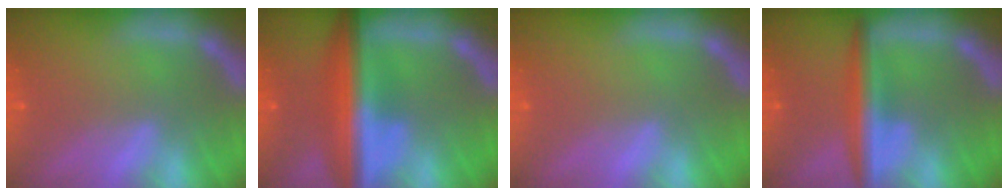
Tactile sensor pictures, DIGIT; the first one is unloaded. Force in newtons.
{"total": 9.5}
{"total": 0.0}
{"total": 5.0}